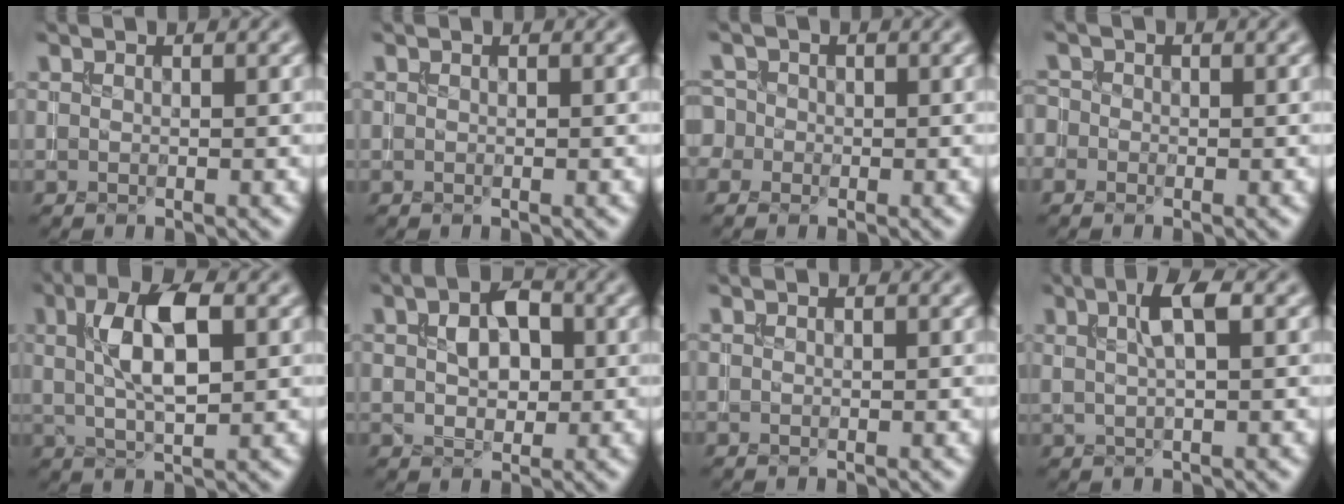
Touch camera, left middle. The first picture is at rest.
{"total": 0.0}
{"total": 2.1, "force": [-0.1, 2.0, 0.5], "torque": [0.003, 0.016, -0.022]}
{"total": 1.0, "force": [-0.3, 0.9, 0.1], "torque": [0.001, 0.001, -0.012]}
{"total": 6.4, "force": [1.6, 2.5, 5.6], "torque": [-0.102, 0.009, 0.027]}
{"total": 4.1, "force": [1.0, 2.6, 3.0], "torque": [-0.050, 0.009, 0.014]}
{"total": 0.0}
{"total": 3.3, "force": [1.1, 0.8, 2.9], "torque": [-0.053, 0.009, 0.018]}